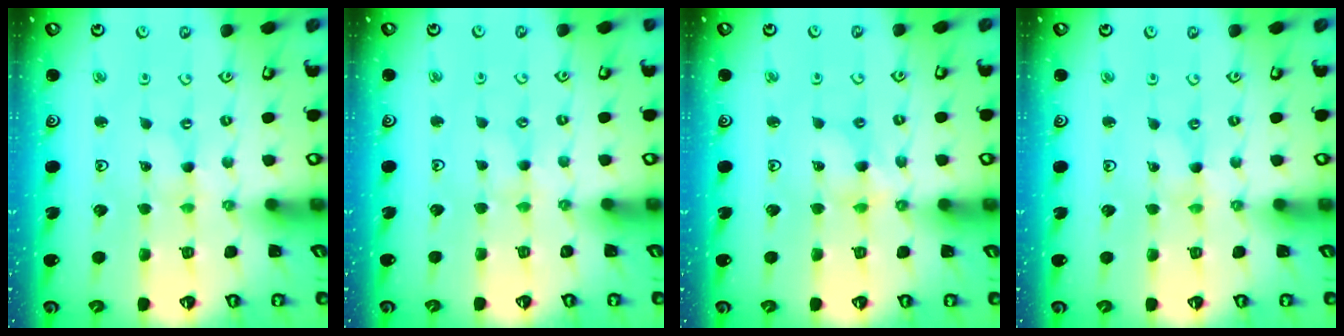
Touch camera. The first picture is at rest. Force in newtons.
{"total": 1.5, "press": 1.4, "slide": 0.4}
{"total": 5.0, "press": 4.9, "slide": 0.3}
{"total": 0.0}